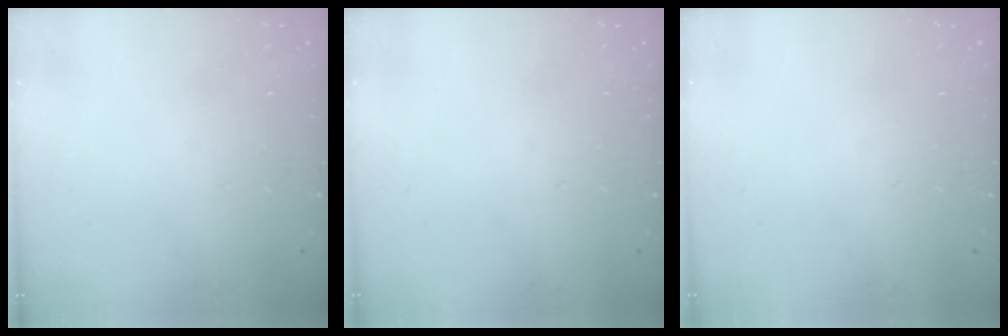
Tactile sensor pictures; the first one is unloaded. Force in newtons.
{"total": 0.0}
{"total": 0.0}